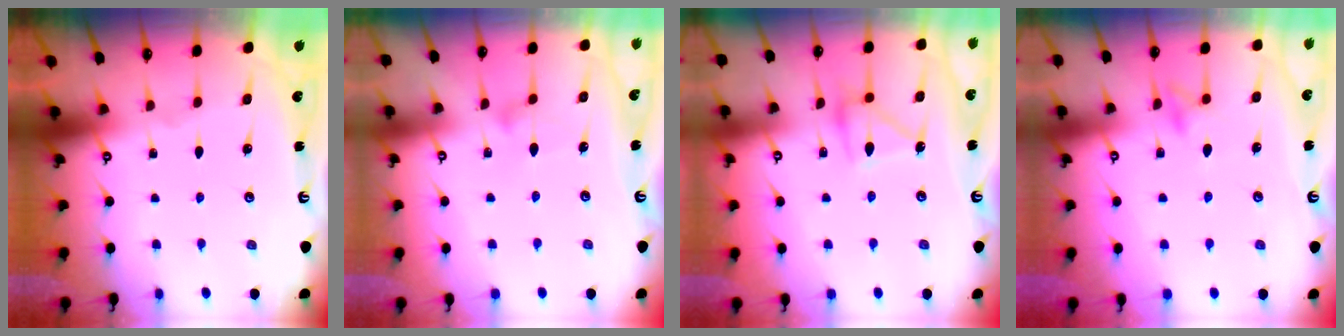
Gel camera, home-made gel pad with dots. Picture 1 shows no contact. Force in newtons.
{"total": 7.8, "press": 7.8, "slide": 0.4}
{"total": 12.3, "press": 12.3, "slide": 0.8}
{"total": 9.3, "press": 9.3, "slide": 0.8}